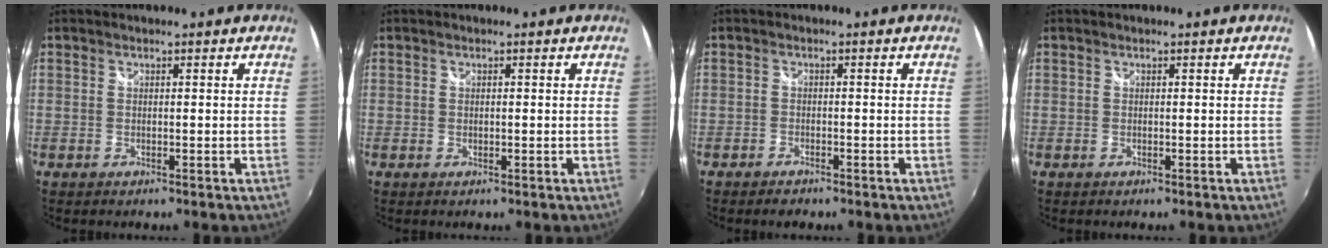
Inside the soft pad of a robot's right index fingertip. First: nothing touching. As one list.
[{"total": 0.0}, {"total": 2.2, "force": [-1.8, 0.9, 0.8], "torque": [-0.023, -0.003, -0.032]}, {"total": 0.0}]